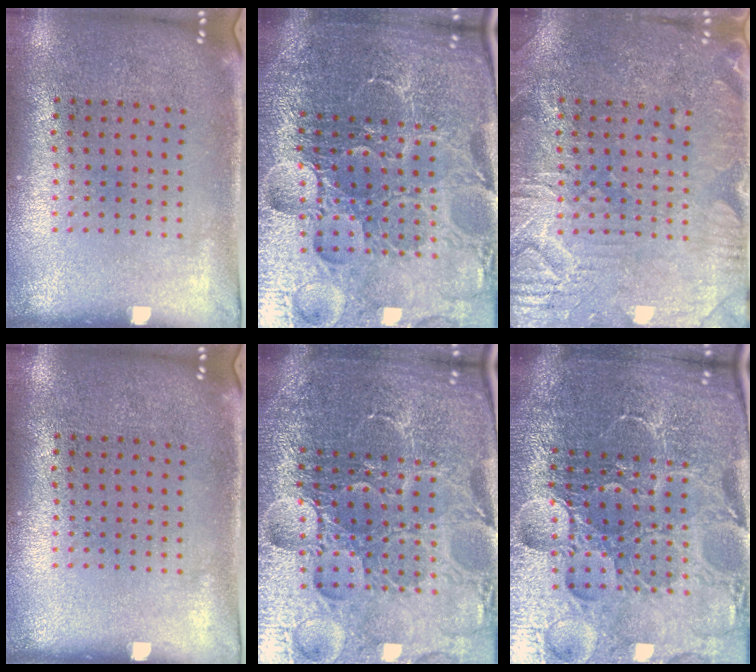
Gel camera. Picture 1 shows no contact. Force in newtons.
{"total": 6.9, "press": 6.0, "slide": 3.2}
{"total": 4.5, "press": 4.5, "slide": 0.6}
{"total": 0.0}
{"total": 6.9, "press": 6.0, "slide": 3.2}
{"total": 6.7, "press": 5.9, "slide": 3.2}